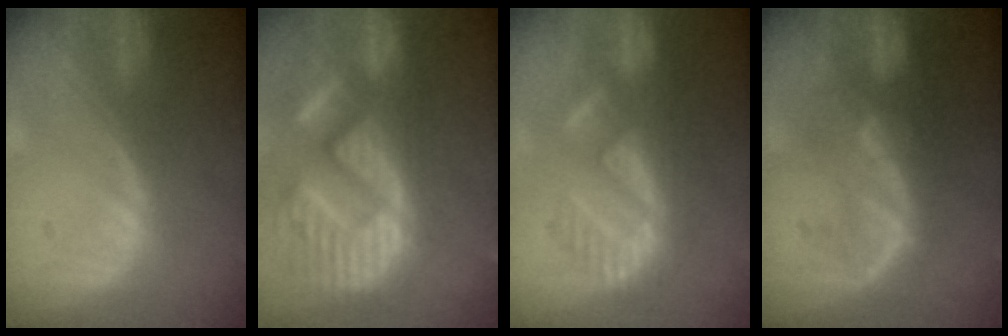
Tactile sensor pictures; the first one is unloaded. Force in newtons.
{"total": 15.4, "press": 12.6, "slide": 8.8}
{"total": 8.7, "press": 8.5, "slide": 1.6}
{"total": 9.9, "press": 8.6, "slide": 4.9}